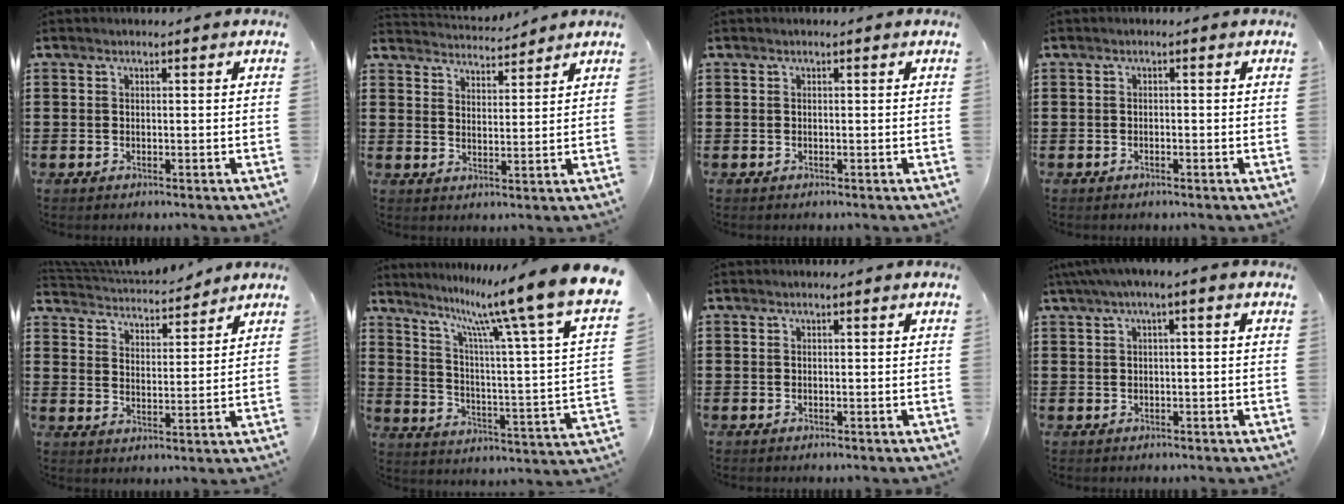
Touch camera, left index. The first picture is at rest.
{"total": 3.7, "force": [3.7, 0.1, -0.1], "torque": [-0.010, -0.016, 0.067]}
{"total": 0.0}
{"total": 0.6, "force": [-0.5, 0.1, 0.2], "torque": [-0.005, -0.002, -0.011]}
{"total": 3.7, "force": [3.7, 0.6, 0.1], "torque": [-0.024, -0.020, 0.061]}
{"total": 12.1, "force": [9.5, -0.3, 7.5], "torque": [-0.149, -0.079, 0.143]}
{"total": 0.0}
{"total": 1.9, "force": [-0.5, 0.2, 1.8], "torque": [-0.029, -0.003, -0.011]}